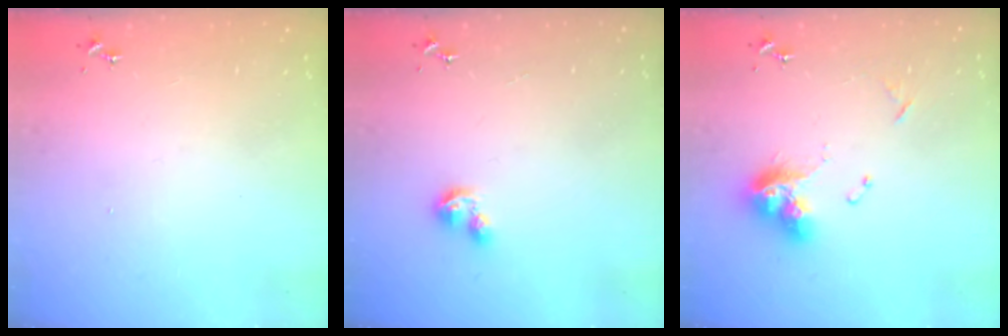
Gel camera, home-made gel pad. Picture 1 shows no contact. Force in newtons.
{"total": 2.6, "press": 2.6, "slide": 0.3}
{"total": 12.9, "press": 12.9, "slide": 1.0}